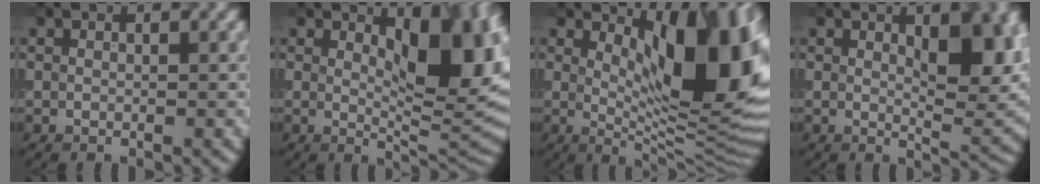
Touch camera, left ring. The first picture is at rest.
{"total": 8.2, "force": [2.4, 3.5, 7.1], "torque": [-0.093, -0.008, 0.038]}
{"total": 12.9, "force": [3.9, 4.8, 11.4], "torque": [-0.134, -0.006, 0.064]}
{"total": 7.4, "force": [1.9, 3.0, 6.5], "torque": [-0.088, -0.002, 0.034]}